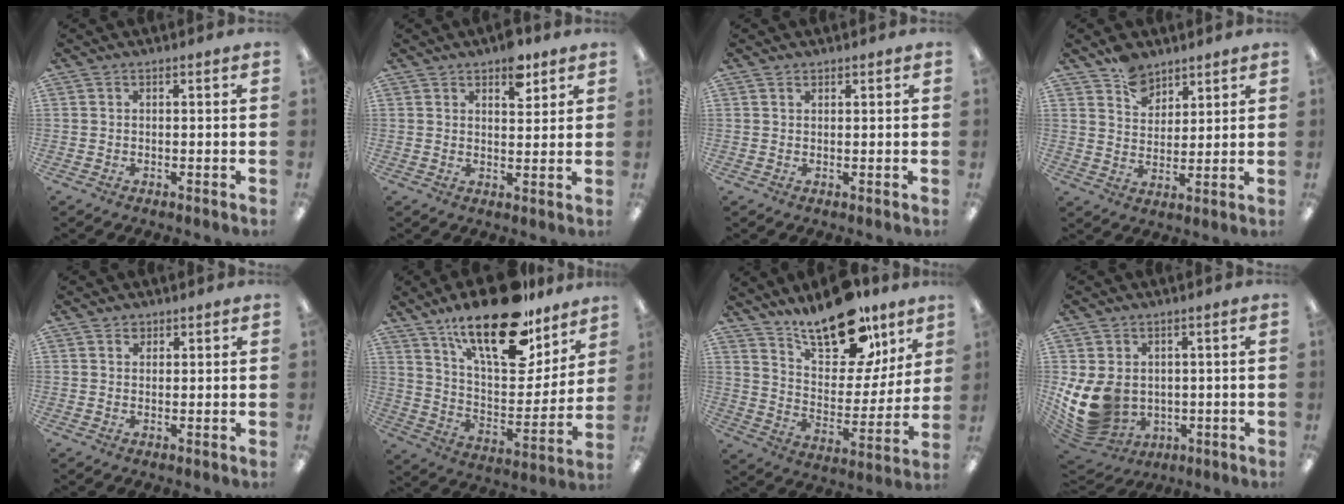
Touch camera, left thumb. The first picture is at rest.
{"total": 6.9, "force": [4.4, 3.5, 4.0], "torque": [-0.033, -0.025, 0.070]}
{"total": 1.0, "force": [0.7, 0.5, 0.4], "torque": [-0.009, 0.001, 0.014]}
{"total": 7.5, "force": [5.8, 4.4, 1.7], "torque": [-0.025, -0.032, 0.108]}
{"total": 1.9, "force": [1.3, 1.3, 0.4], "torque": [-0.002, -0.002, 0.022]}
{"total": 24.2, "force": [17.2, 9.1, 14.4], "torque": [-0.230, -0.104, 0.292]}
{"total": 21.0, "force": [15.4, 9.5, 10.7], "torque": [-0.166, -0.098, 0.267]}
{"total": 12.5, "force": [0.0, 10.4, 7.0], "torque": [-0.162, -0.011, 0.011]}